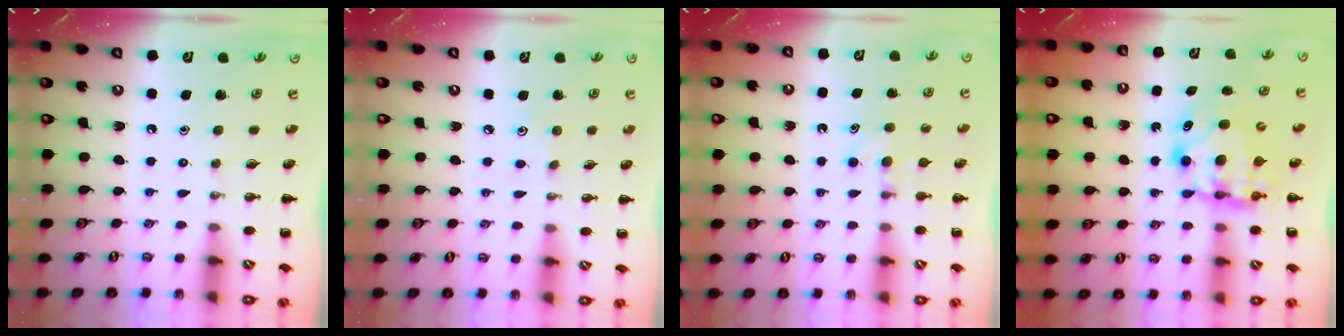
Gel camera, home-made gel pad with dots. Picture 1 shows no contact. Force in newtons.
{"total": 2.8, "press": 2.7, "slide": 0.8}
{"total": 4.7, "press": 4.5, "slide": 1.1}
{"total": 6.2, "press": 6.1, "slide": 0.9}